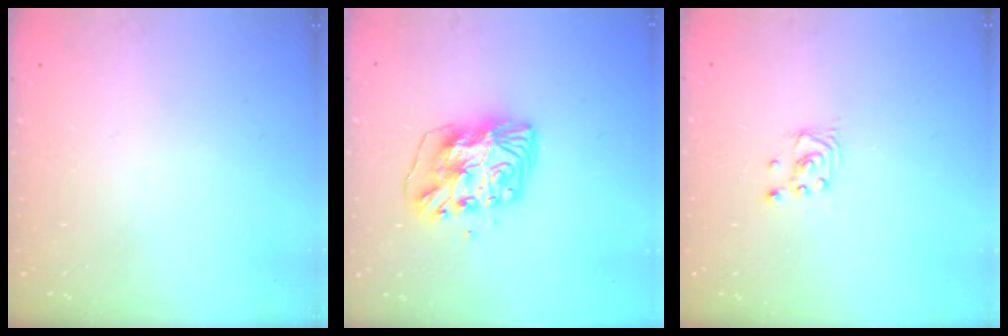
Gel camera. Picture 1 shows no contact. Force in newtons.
{"total": 10.1, "press": 10.0, "slide": 1.2}
{"total": 1.7, "press": 1.6, "slide": 0.1}